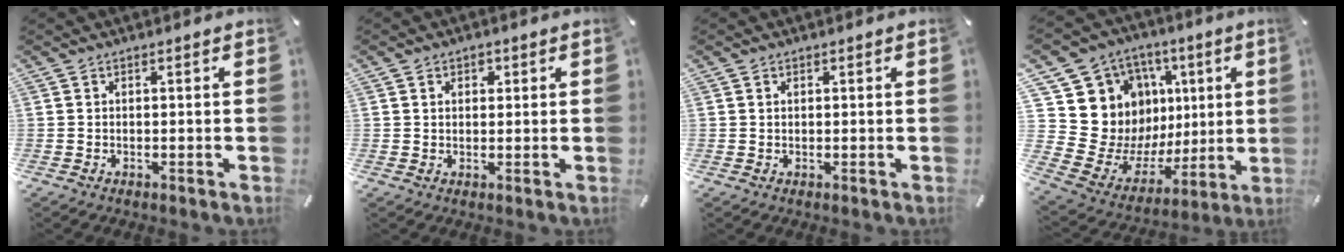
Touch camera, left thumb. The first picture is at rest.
{"total": 2.2, "force": [0.7, 1.9, 0.9], "torque": [-0.005, 0.000, 0.007]}
{"total": 0.7, "force": [0.2, 0.6, 0.3], "torque": [-0.007, 0.003, 0.004]}
{"total": 15.6, "force": [3.9, 14.6, 3.8], "torque": [-0.055, -0.066, 0.112]}